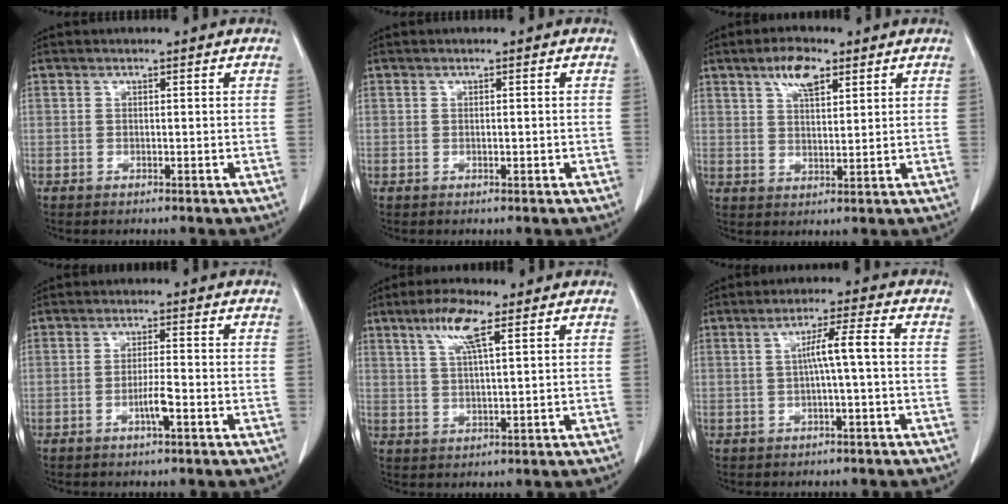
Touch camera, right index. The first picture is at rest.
{"total": 1.2, "force": [-0.3, 0.6, 1.1], "torque": [-0.029, 0.004, 0.001]}
{"total": 6.4, "force": [3.6, 2.6, 4.6], "torque": [-0.089, 0.006, 0.065]}
{"total": 3.7, "force": [-1.5, 0.4, 3.3], "torque": [-0.064, -0.001, -0.026]}
{"total": 7.1, "force": [3.7, 1.5, 5.9], "torque": [-0.120, 0.009, 0.072]}
{"total": 5.3, "force": [-0.1, 0.1, 5.3], "torque": [-0.094, 0.015, 0.003]}